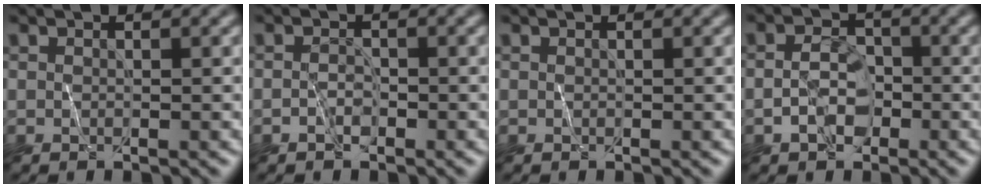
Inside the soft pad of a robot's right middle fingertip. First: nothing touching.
{"total": 1.4, "force": [-1.3, 0.1, -0.5], "torque": [0.011, -0.004, -0.024]}
{"total": 0.0}
{"total": 2.5, "force": [-2.1, 1.2, 0.7], "torque": [-0.008, -0.001, -0.041]}